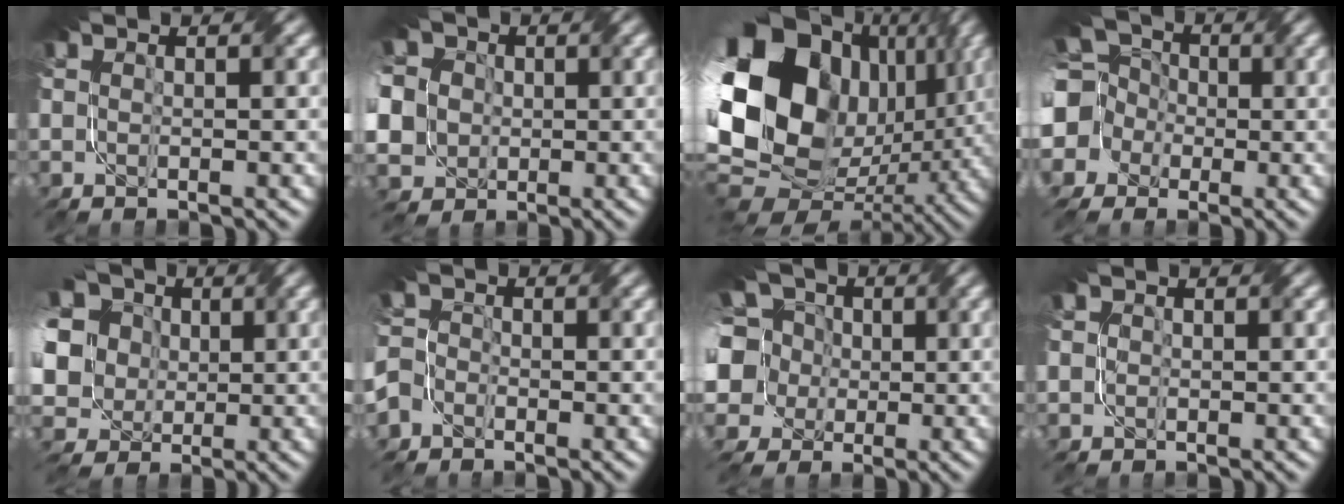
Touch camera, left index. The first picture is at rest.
{"total": 11.6, "force": [0.7, 10.0, 5.9], "torque": [-0.156, 0.015, -0.022]}
{"total": 20.8, "force": [2.2, 14.3, 15.0], "torque": [-0.311, -0.022, 0.043]}
{"total": 11.2, "force": [0.1, 9.9, 5.2], "torque": [-0.157, 0.015, -0.034]}
{"total": 14.7, "force": [3.3, 11.7, 8.3], "torque": [-0.215, 0.030, 0.027]}
{"total": 4.5, "force": [-3.2, 3.0, 1.0], "torque": [-0.014, 0.001, -0.076]}
{"total": 12.0, "force": [1.8, 10.3, 5.9], "torque": [-0.166, 0.038, -0.009]}
{"total": 0.5, "force": [-0.2, 0.5, -0.1], "torque": [0.002, -0.005, -0.006]}